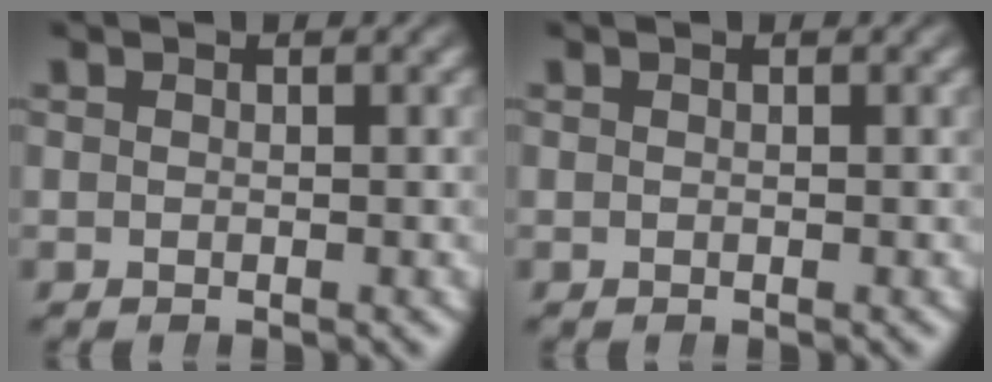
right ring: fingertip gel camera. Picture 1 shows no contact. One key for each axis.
{"total": 0.0}